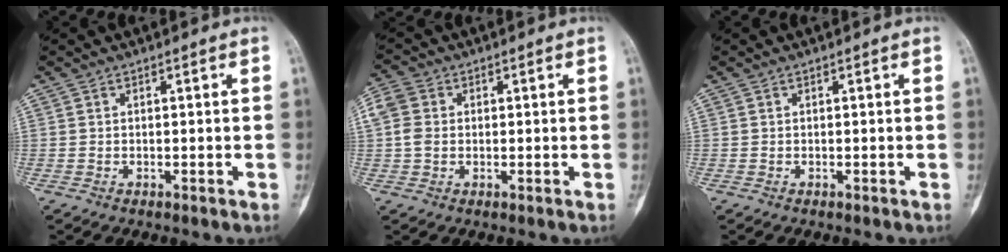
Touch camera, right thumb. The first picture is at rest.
{"total": 4.7, "force": [0.5, 3.8, 2.6], "torque": [-0.065, 0.013, 0.004]}
{"total": 0.0}